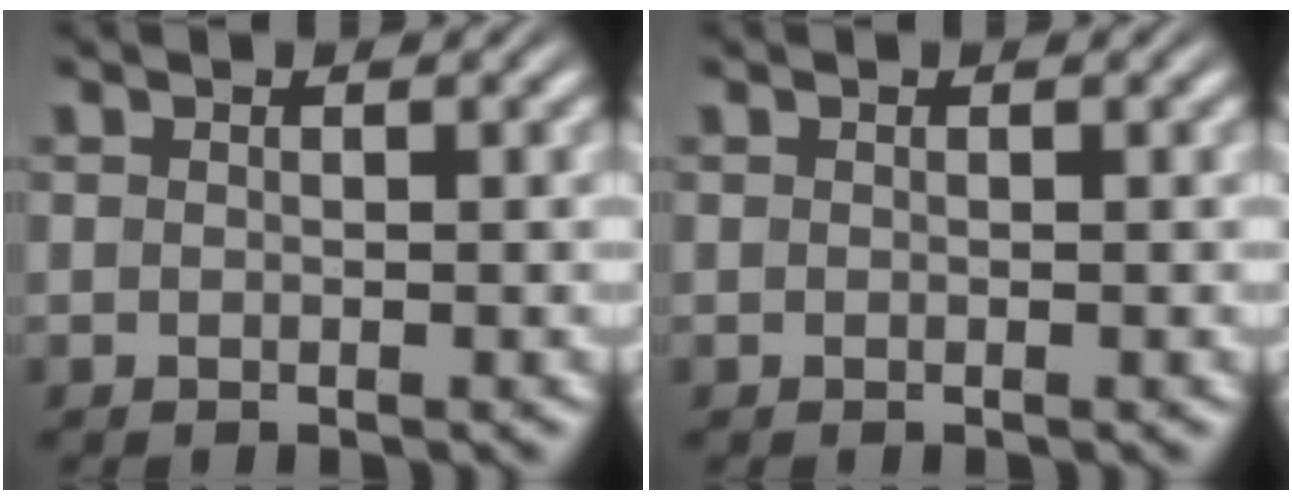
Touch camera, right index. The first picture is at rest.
{"total": 0.0}